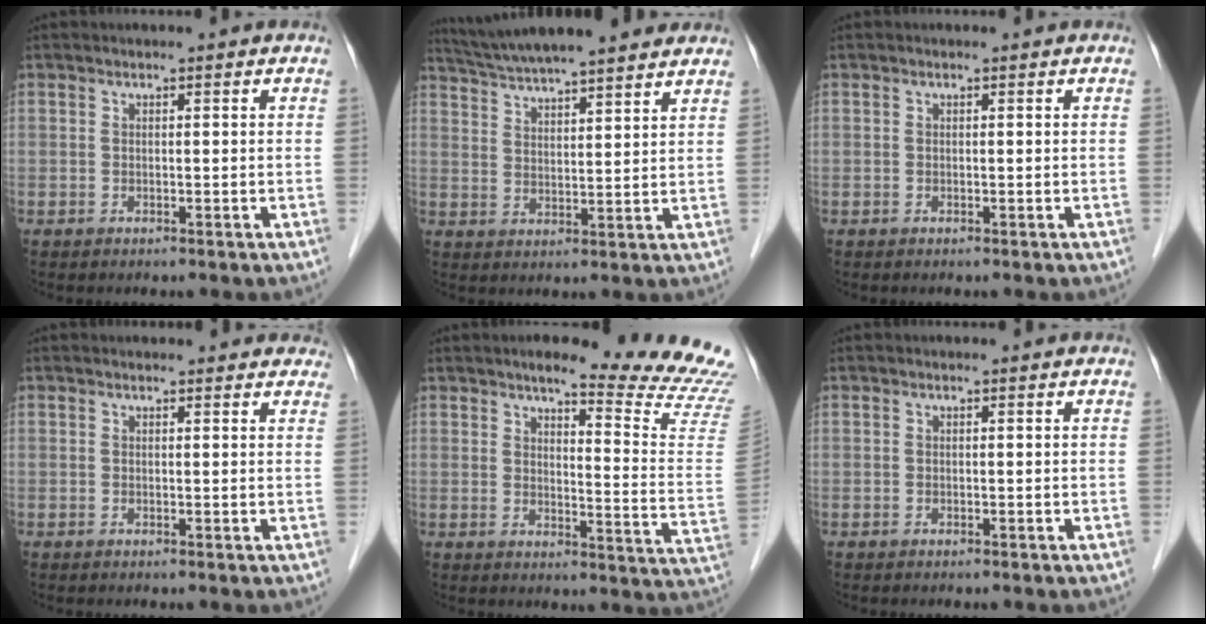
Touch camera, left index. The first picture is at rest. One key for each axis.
{"total": 17.5, "fx": 15.5, "fy": 2.0, "fz": 8.0, "tx": -0.134, "ty": 0.035, "tz": 0.231}
{"total": 0.0}
{"total": 5.6, "fx": 5.1, "fy": 1.7, "fz": 1.4, "tx": -0.004, "ty": 0.014, "tz": 0.045}
{"total": 15.9, "fx": 14.6, "fy": -1.1, "fz": 6.1, "tx": -0.084, "ty": -0.108, "tz": 0.161}
{"total": 0.0}